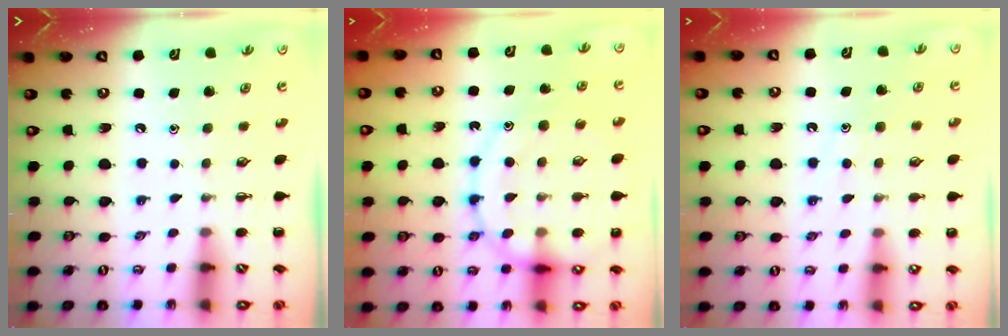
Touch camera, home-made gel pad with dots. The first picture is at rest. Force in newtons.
{"total": 19.5, "press": 19.3, "slide": 2.5}
{"total": 9.6, "press": 9.5, "slide": 1.2}